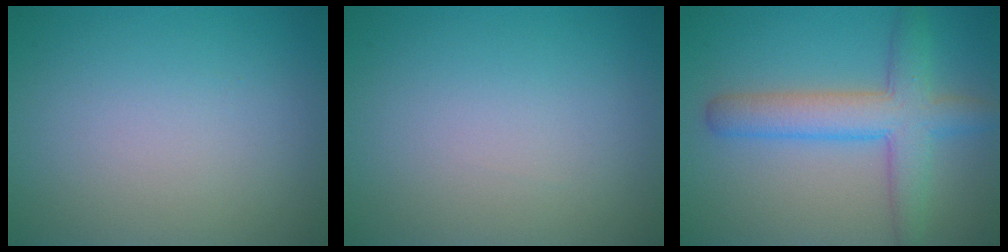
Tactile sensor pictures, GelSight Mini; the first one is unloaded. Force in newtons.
{"total": 0.0}
{"total": 5.6, "press": 5.6, "slide": 0.1}